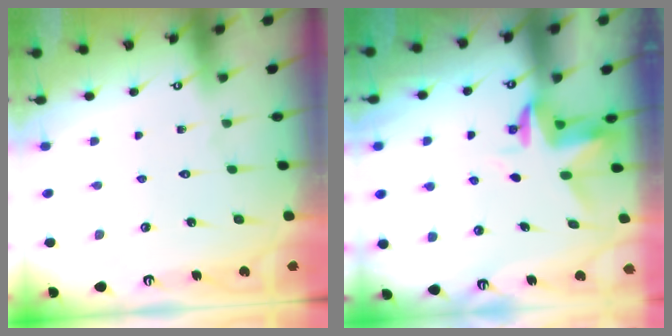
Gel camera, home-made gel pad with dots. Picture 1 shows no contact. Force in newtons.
{"total": 3.2, "press": 3.2, "slide": 0.4}